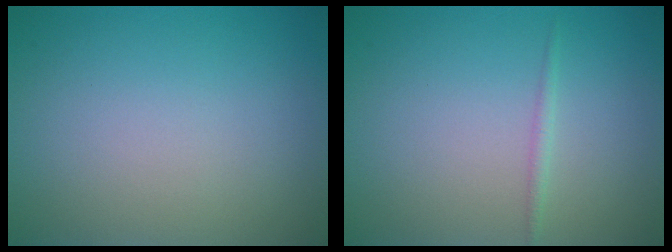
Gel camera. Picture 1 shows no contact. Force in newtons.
{"total": 0.7, "press": 0.7, "slide": 0.0}